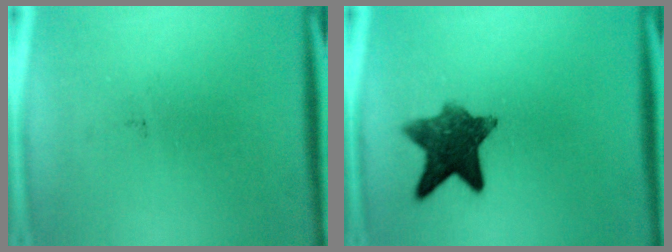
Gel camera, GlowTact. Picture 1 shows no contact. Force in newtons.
{"total": 9.5}